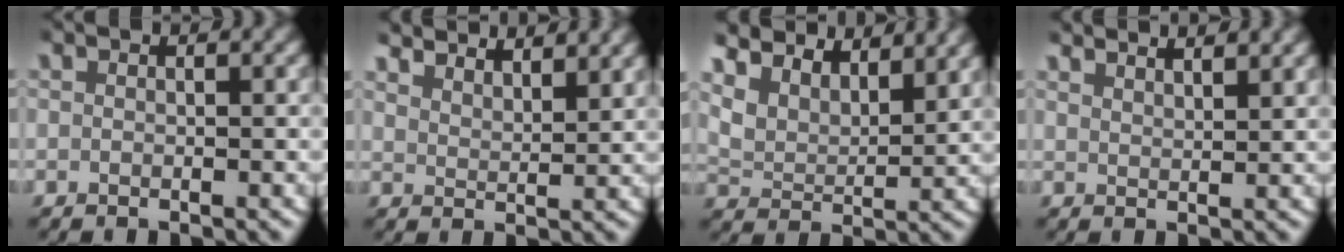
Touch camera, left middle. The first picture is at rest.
{"total": 4.3, "force": [4.0, 0.8, 1.3], "torque": [-0.024, -0.004, 0.069]}
{"total": 7.6, "force": [5.0, 4.7, 3.4], "torque": [-0.082, 0.000, 0.073]}
{"total": 3.3, "force": [3.2, 0.3, 0.9], "torque": [-0.016, -0.001, 0.055]}